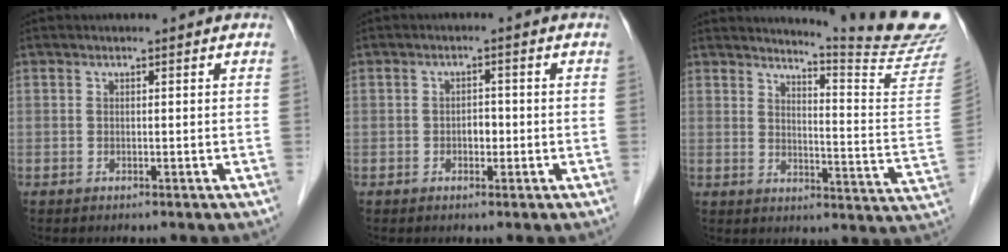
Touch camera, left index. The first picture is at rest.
{"total": 1.9, "force": [-0.5, 1.2, 1.3], "torque": [-0.018, 0.005, -0.008]}
{"total": 15.4, "force": [14.8, -2.9, 3.2], "torque": [-0.055, -0.133, 0.170]}